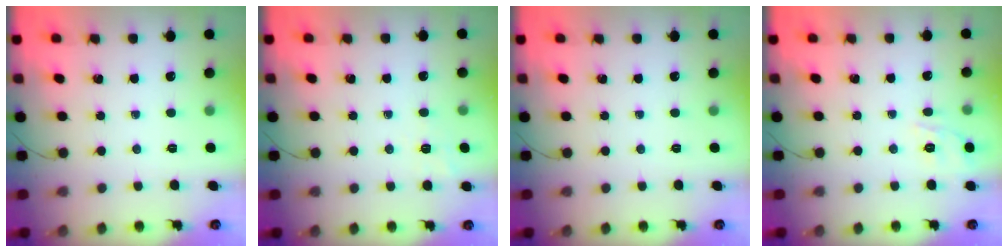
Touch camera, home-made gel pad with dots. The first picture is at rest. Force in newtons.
{"total": 1.9, "press": 1.0, "slide": 1.6}
{"total": 0.0}
{"total": 8.0, "press": 7.9, "slide": 1.6}